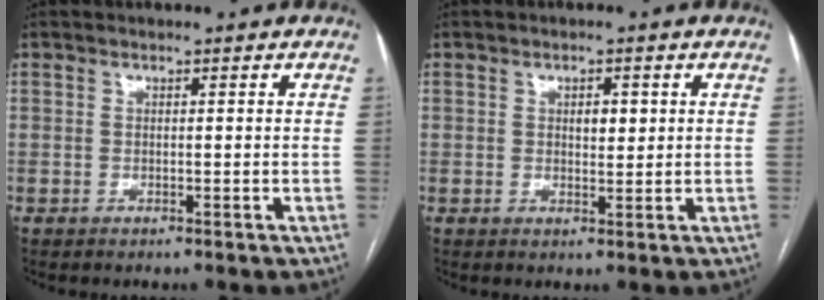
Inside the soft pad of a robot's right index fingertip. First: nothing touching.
{"total": 2.5, "force": [0.7, 1.4, 2.0], "torque": [-0.024, 0.001, 0.011]}